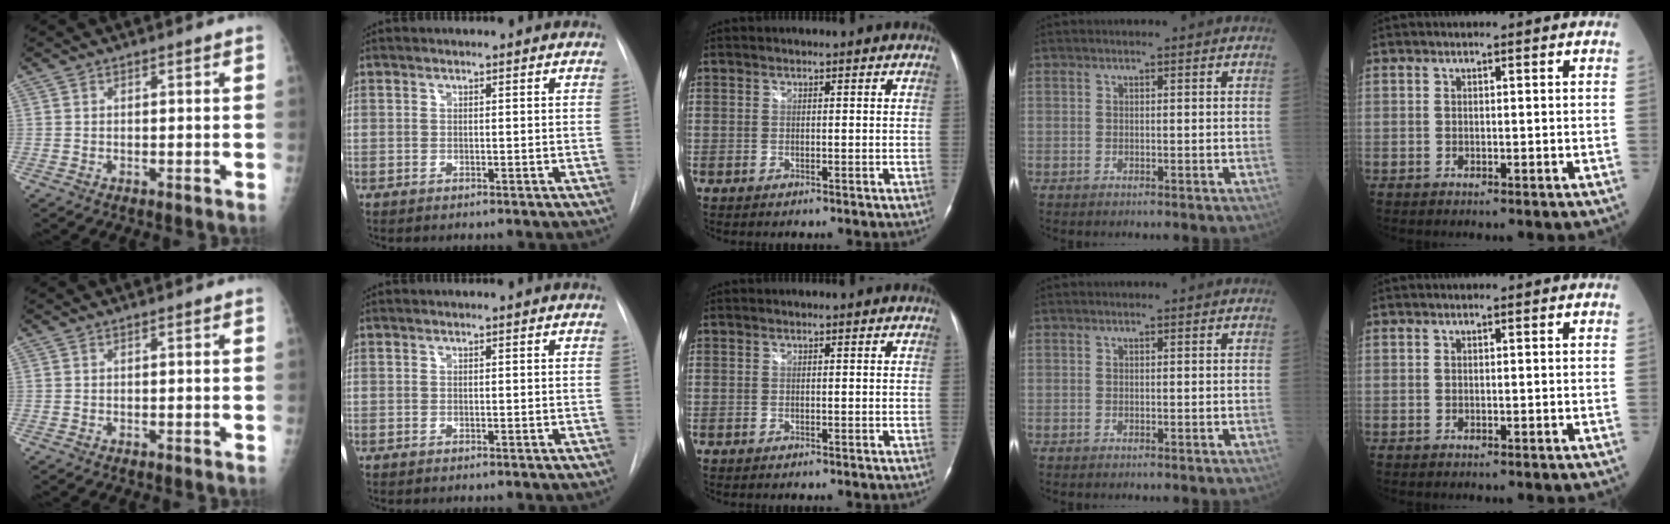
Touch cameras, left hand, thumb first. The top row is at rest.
{}